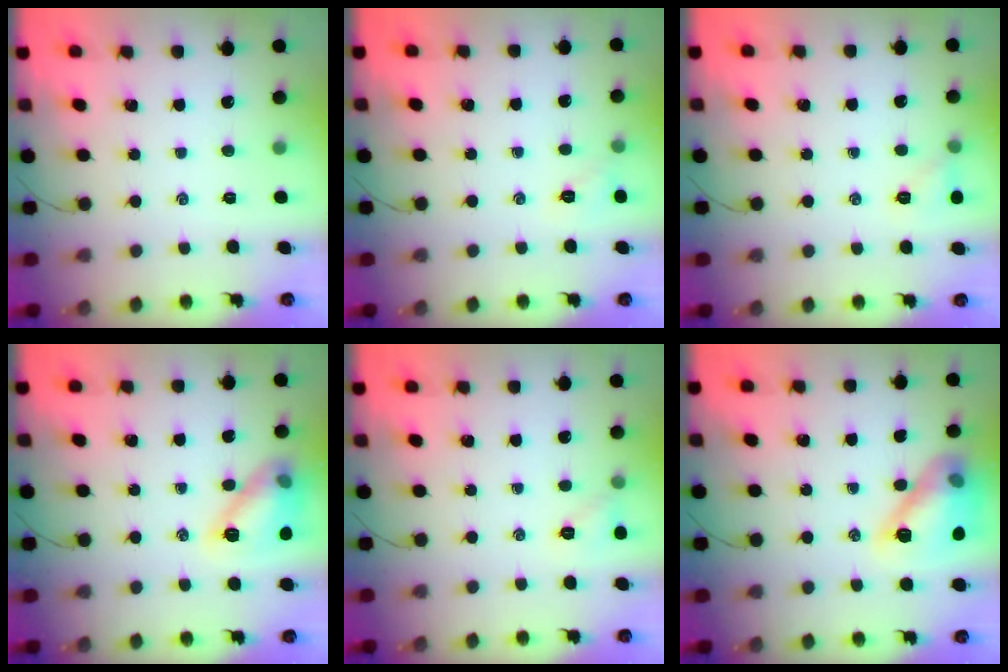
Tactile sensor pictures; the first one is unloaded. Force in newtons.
{"total": 5.4, "press": 5.2, "slide": 1.6}
{"total": 5.6, "press": 5.3, "slide": 1.7}
{"total": 13.0, "press": 13.0, "slide": 0.4}
{"total": 5.3, "press": 5.1, "slide": 1.5}
{"total": 14.3, "press": 14.2, "slide": 1.1}